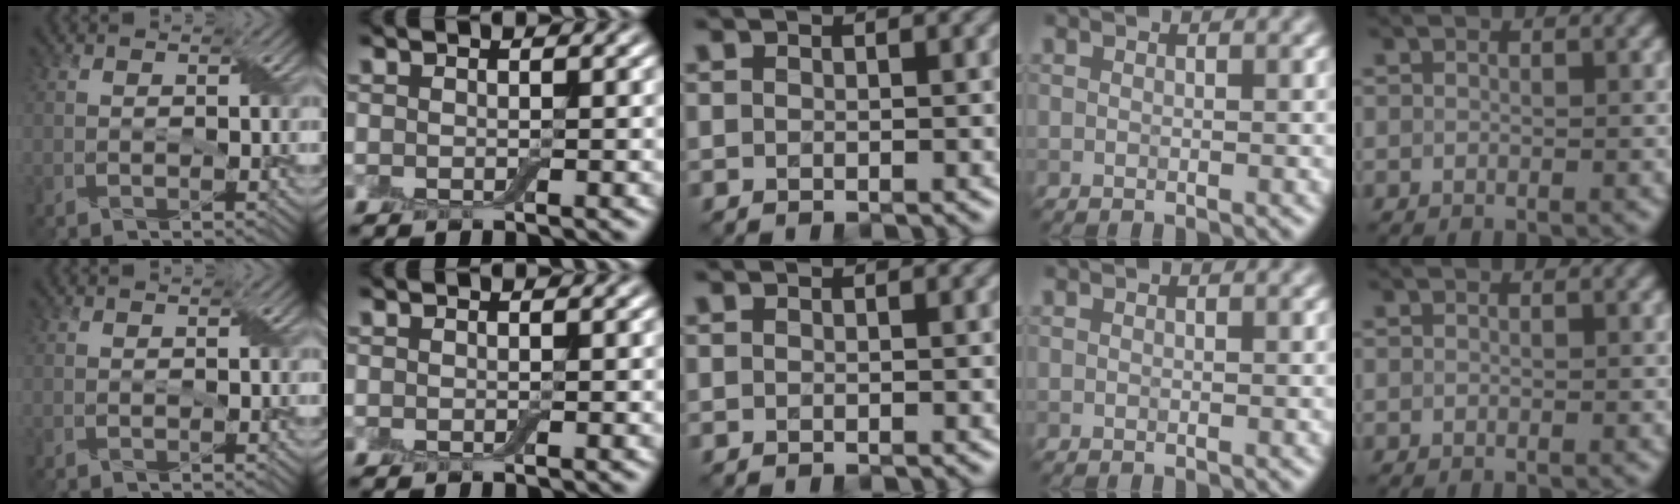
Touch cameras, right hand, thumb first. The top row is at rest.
{}